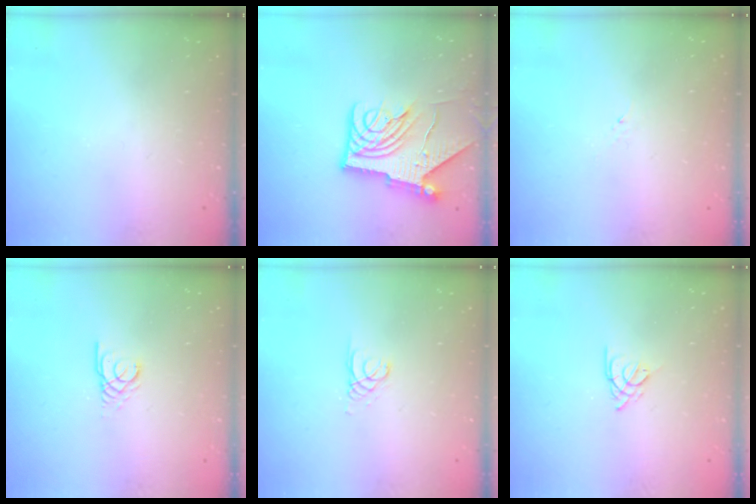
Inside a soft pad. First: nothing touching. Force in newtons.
{"total": 13.5, "press": 13.4, "slide": 1.6}
{"total": 1.2, "press": 1.1, "slide": 0.2}
{"total": 2.2, "press": 2.2, "slide": 0.2}
{"total": 1.1, "press": 1.1, "slide": 0.1}
{"total": 3.8, "press": 3.8, "slide": 0.6}